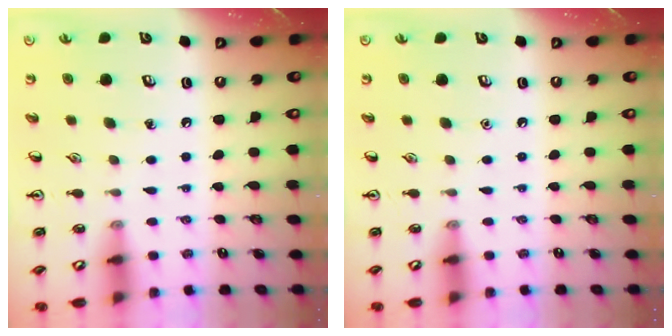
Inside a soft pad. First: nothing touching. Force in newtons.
{"total": 0.0}